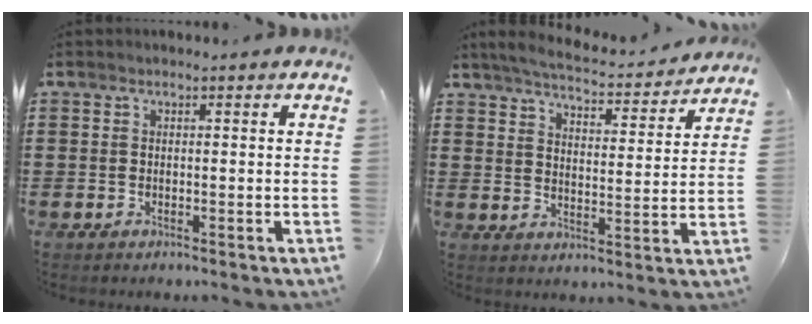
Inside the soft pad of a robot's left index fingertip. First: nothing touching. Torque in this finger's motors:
{"motor_torque": [0.06, -0.01, 0.31, 0.08]}